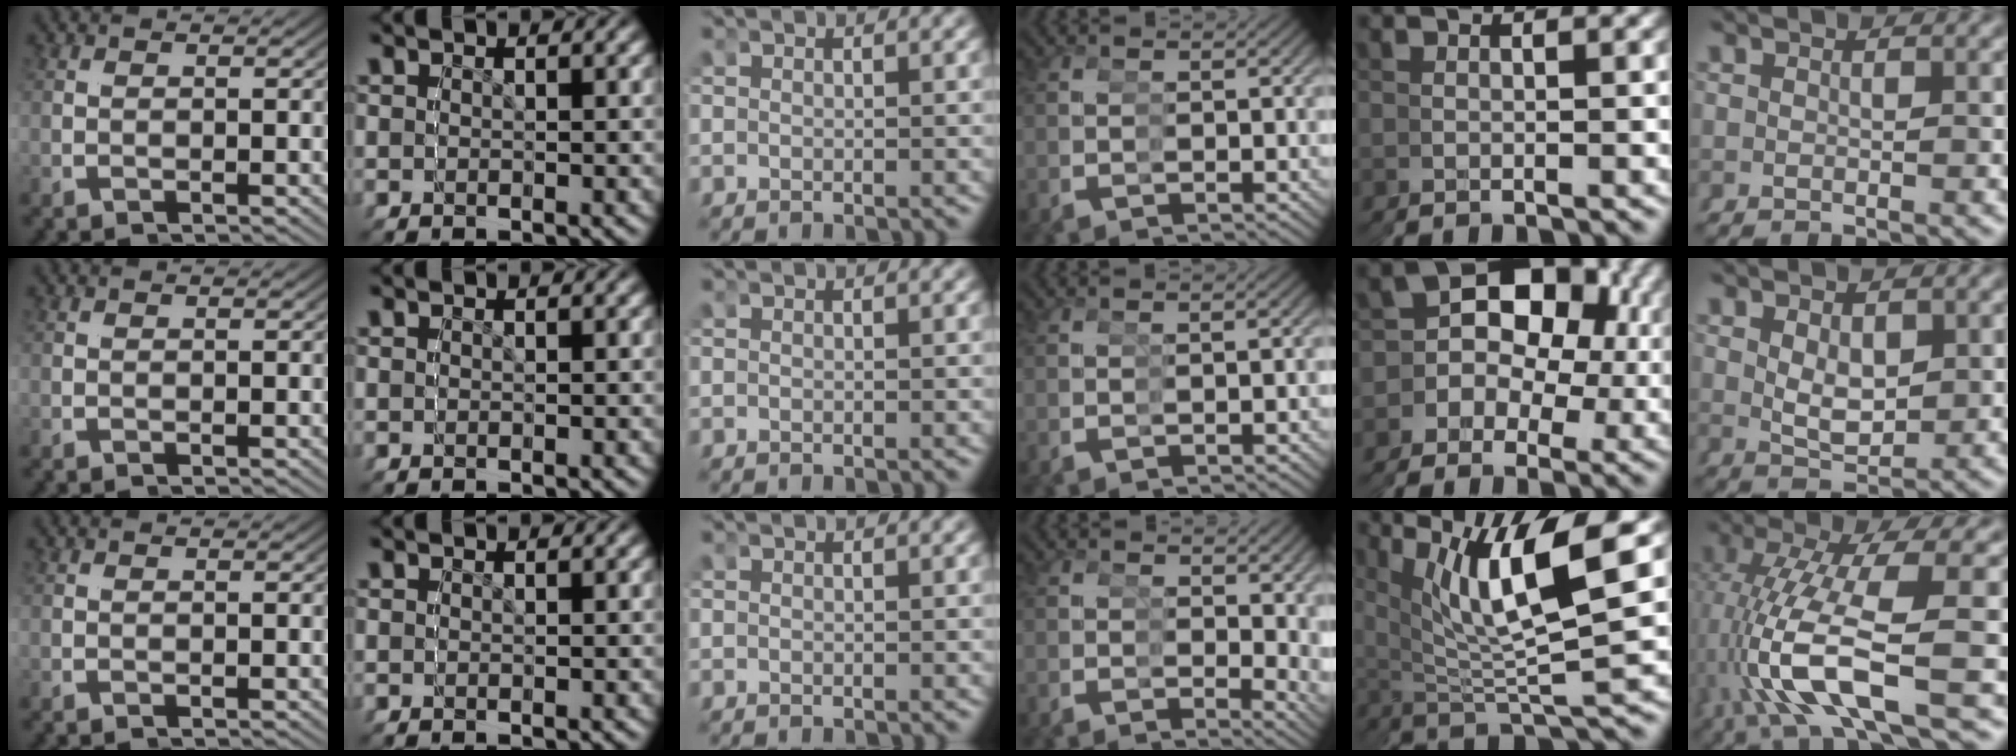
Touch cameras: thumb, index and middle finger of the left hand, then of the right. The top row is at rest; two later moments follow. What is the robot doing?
{"motion": "grasp_and_lifting", "object": "condiment"}